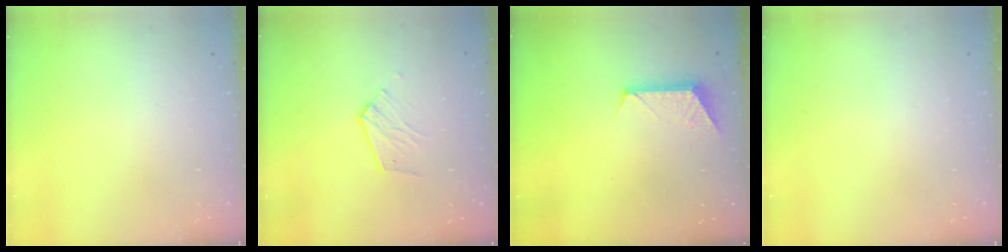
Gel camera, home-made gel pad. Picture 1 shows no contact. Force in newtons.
{"total": 7.3, "press": 7.3, "slide": 0.3}
{"total": 7.4, "press": 7.4, "slide": 0.6}
{"total": 0.0}